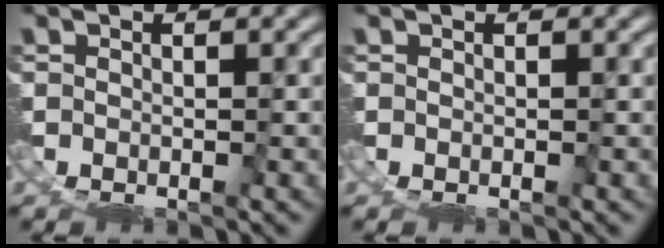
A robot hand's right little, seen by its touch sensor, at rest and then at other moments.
{"total": 0.0}